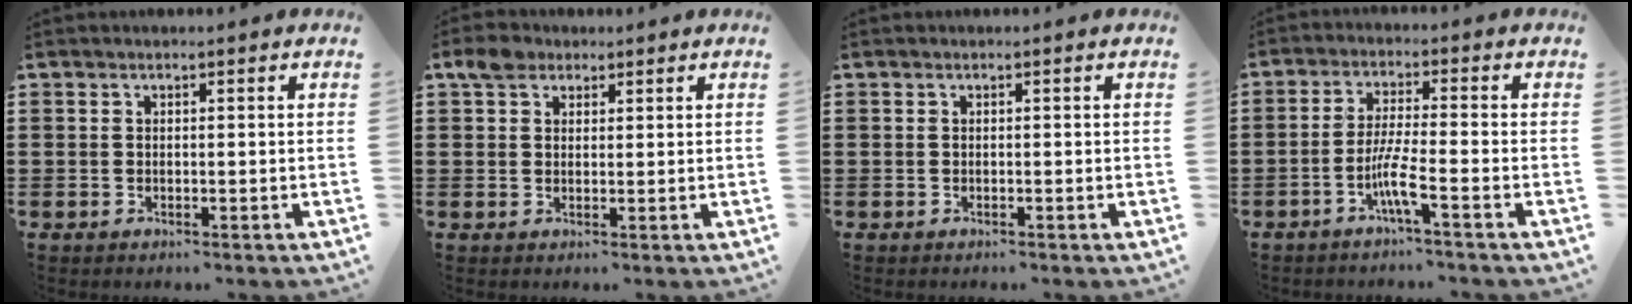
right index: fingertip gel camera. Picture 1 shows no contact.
{"total": 3.4, "force": [2.1, 2.2, 1.4], "torque": [-0.030, 0.009, 0.036]}
{"total": 0.0}
{"total": 5.6, "force": [-2.8, 0.2, 4.9], "torque": [-0.104, -0.012, -0.056]}